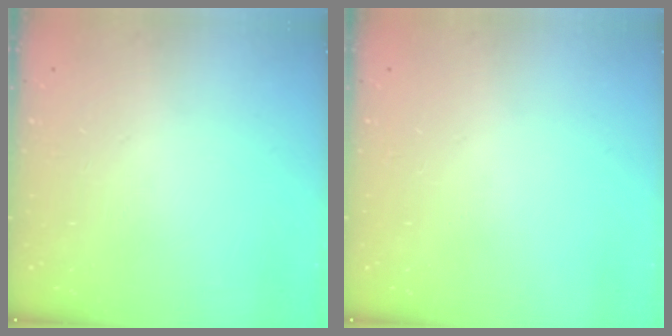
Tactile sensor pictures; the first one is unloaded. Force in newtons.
{"total": 0.0}